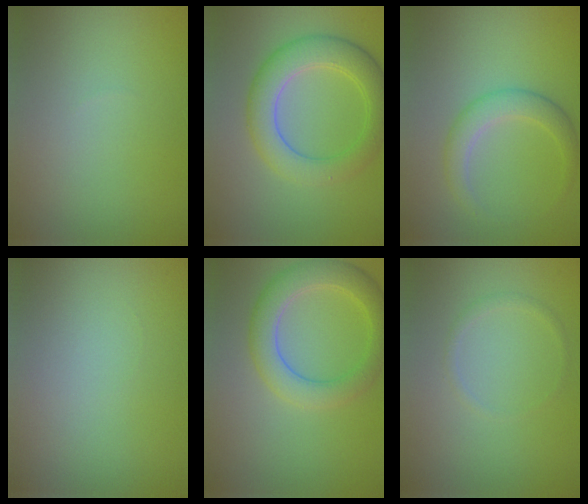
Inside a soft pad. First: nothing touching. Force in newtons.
{"total": 5.3, "press": 5.3, "slide": 0.2}
{"total": 2.8, "press": 2.8, "slide": 0.0}
{"total": 0.0}
{"total": 4.4, "press": 4.4, "slide": 0.2}
{"total": 0.8, "press": 0.8, "slide": 0.1}